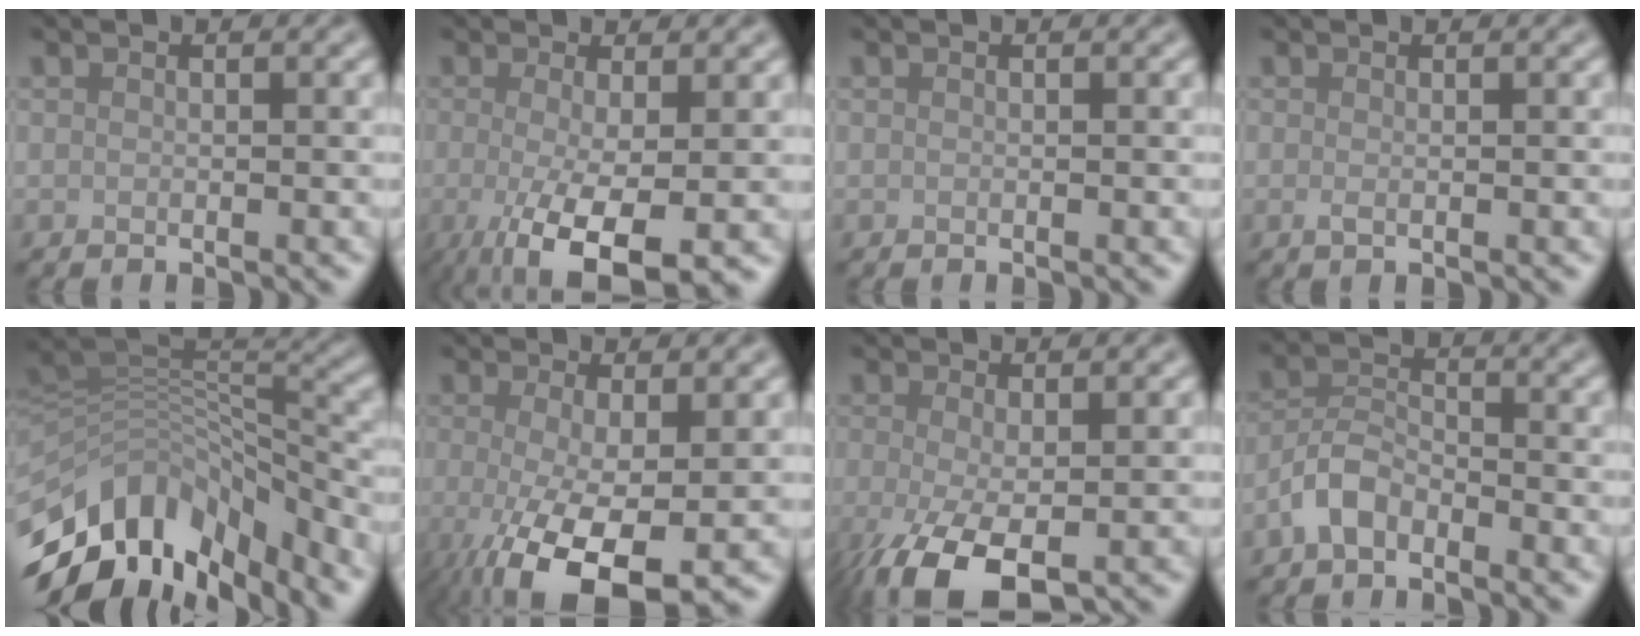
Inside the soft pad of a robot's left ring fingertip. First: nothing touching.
{"total": 6.8, "force": [-1.9, 1.9, 6.3], "torque": [-0.116, -0.016, -0.028]}
{"total": 0.0}
{"total": 0.6, "force": [0.0, 0.2, 0.6], "torque": [-0.014, -0.001, 0.000]}
{"total": 11.7, "force": [-7.4, 6.4, 6.4], "torque": [-0.135, 0.022, -0.137]}
{"total": 8.5, "force": [-2.9, 2.7, 7.6], "torque": [-0.142, -0.020, -0.042]}
{"total": 6.9, "force": [-2.5, 3.1, 5.6], "torque": [-0.127, -0.020, -0.041]}
{"total": 3.0, "force": [-2.0, 1.5, 1.6], "torque": [-0.030, 0.010, -0.051]}